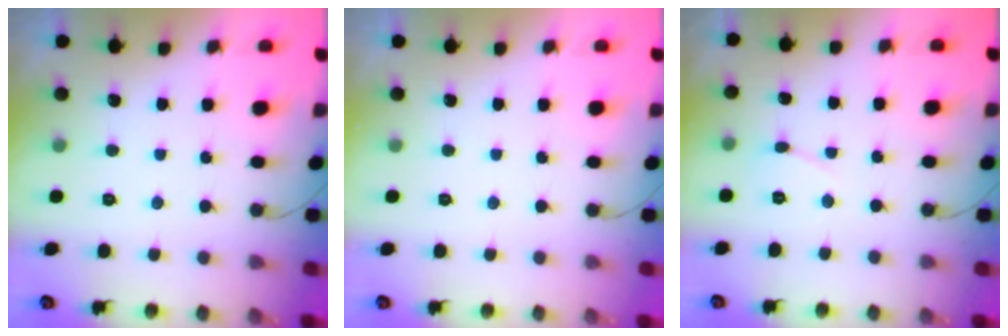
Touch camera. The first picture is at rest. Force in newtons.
{"total": 0.0}
{"total": 2.9, "press": 2.9, "slide": 0.3}